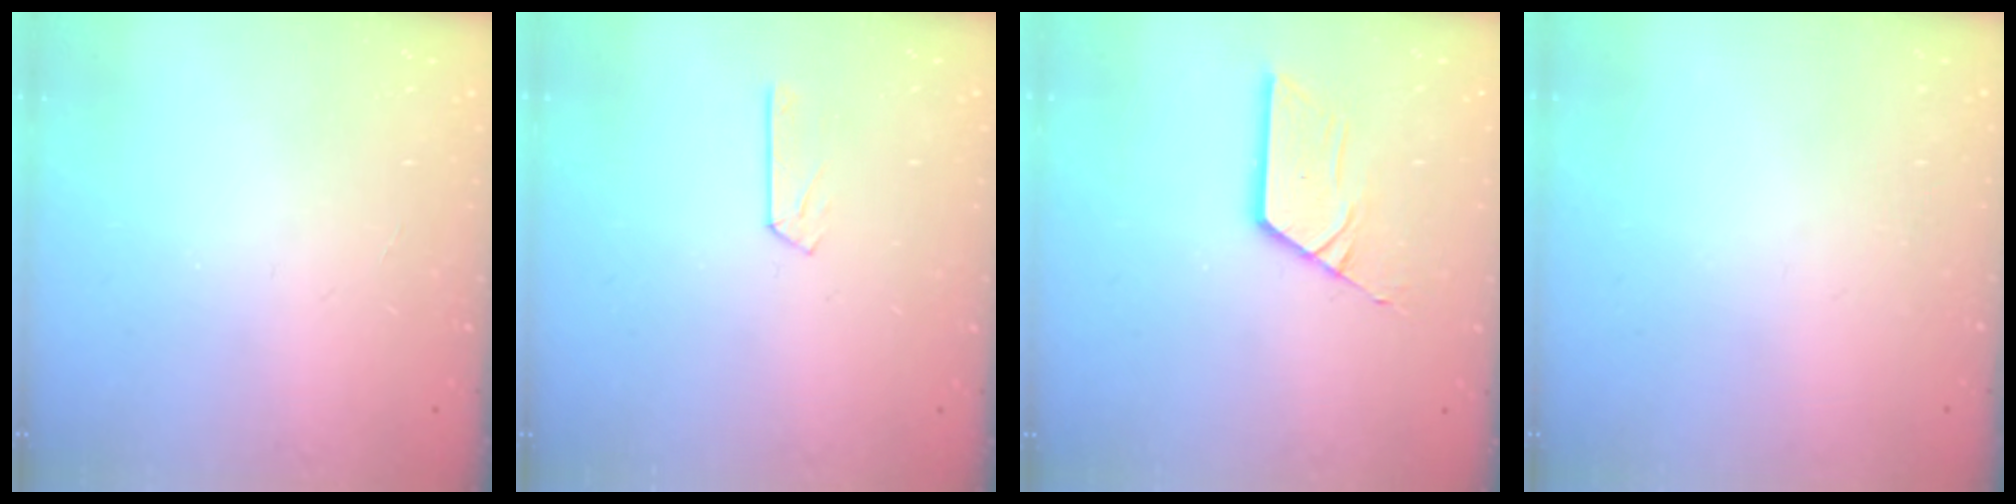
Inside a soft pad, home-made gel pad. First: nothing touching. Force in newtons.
{"total": 2.8, "press": 2.8, "slide": 0.4}
{"total": 6.7, "press": 6.7, "slide": 0.5}
{"total": 0.0}